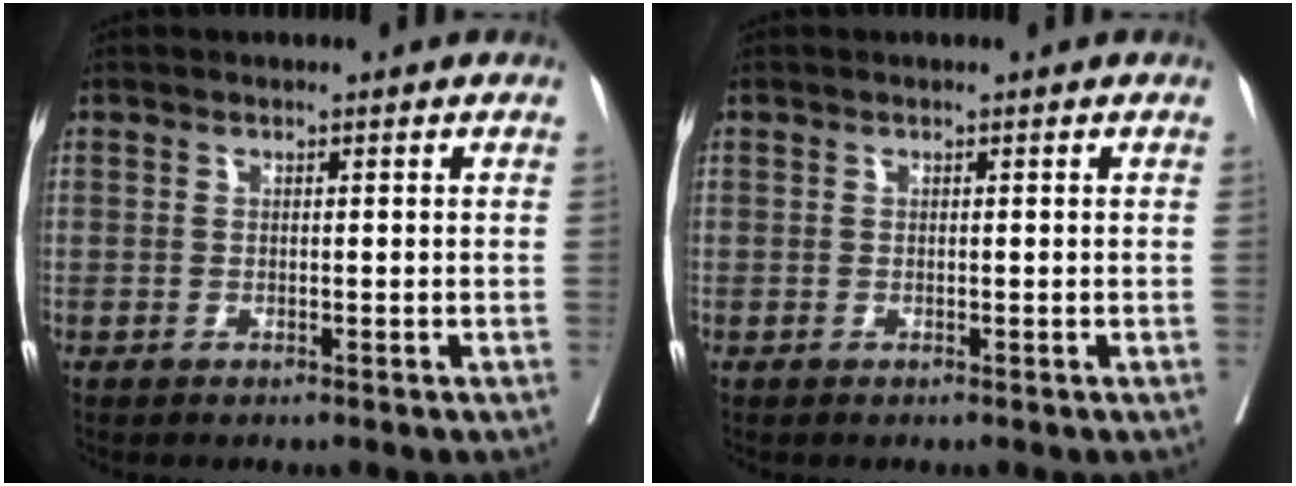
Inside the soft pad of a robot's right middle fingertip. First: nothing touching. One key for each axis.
{"total": 0.0}